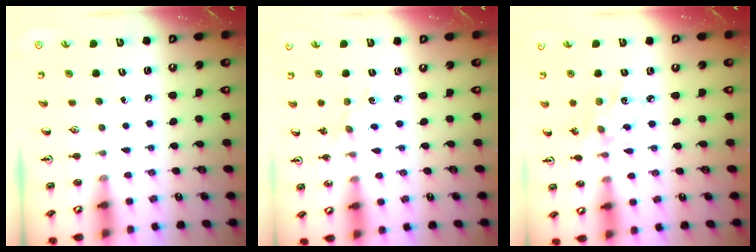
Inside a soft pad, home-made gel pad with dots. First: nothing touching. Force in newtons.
{"total": 2.0, "press": 2.0, "slide": 0.3}
{"total": 7.2, "press": 7.2, "slide": 0.4}